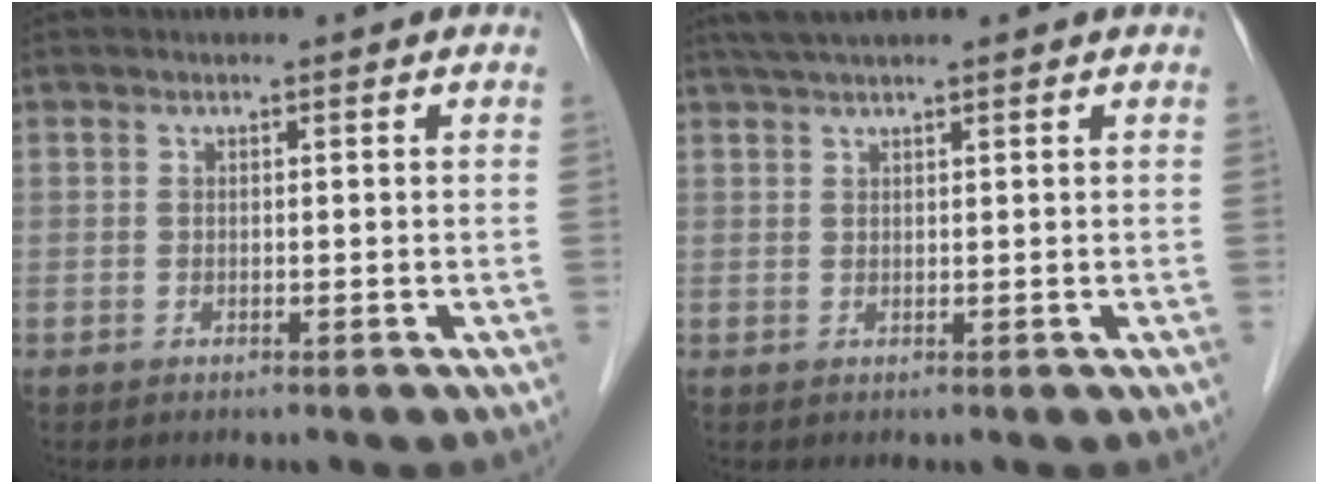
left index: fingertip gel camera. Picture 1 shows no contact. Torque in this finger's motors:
{"motor_torque": [0.28, -0.11, 0.27, 0.06]}